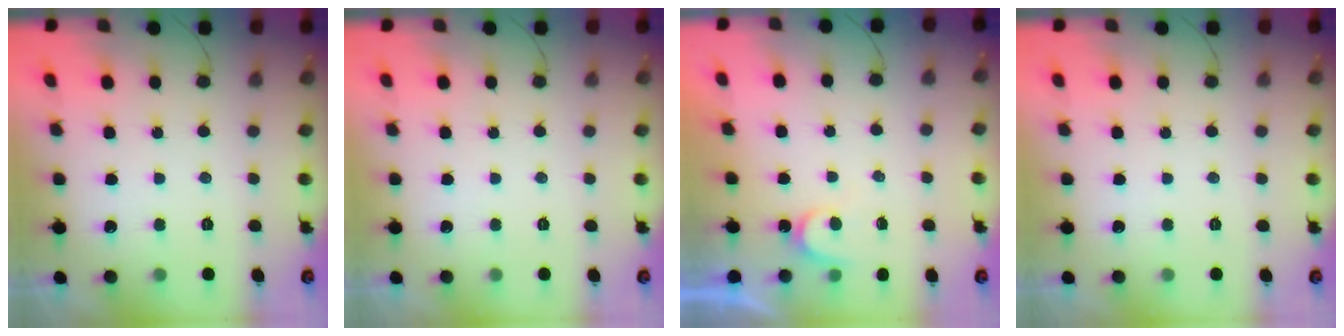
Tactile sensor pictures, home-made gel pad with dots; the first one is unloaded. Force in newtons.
{"total": 0.0}
{"total": 4.7, "press": 4.7, "slide": 0.2}
{"total": 0.0}